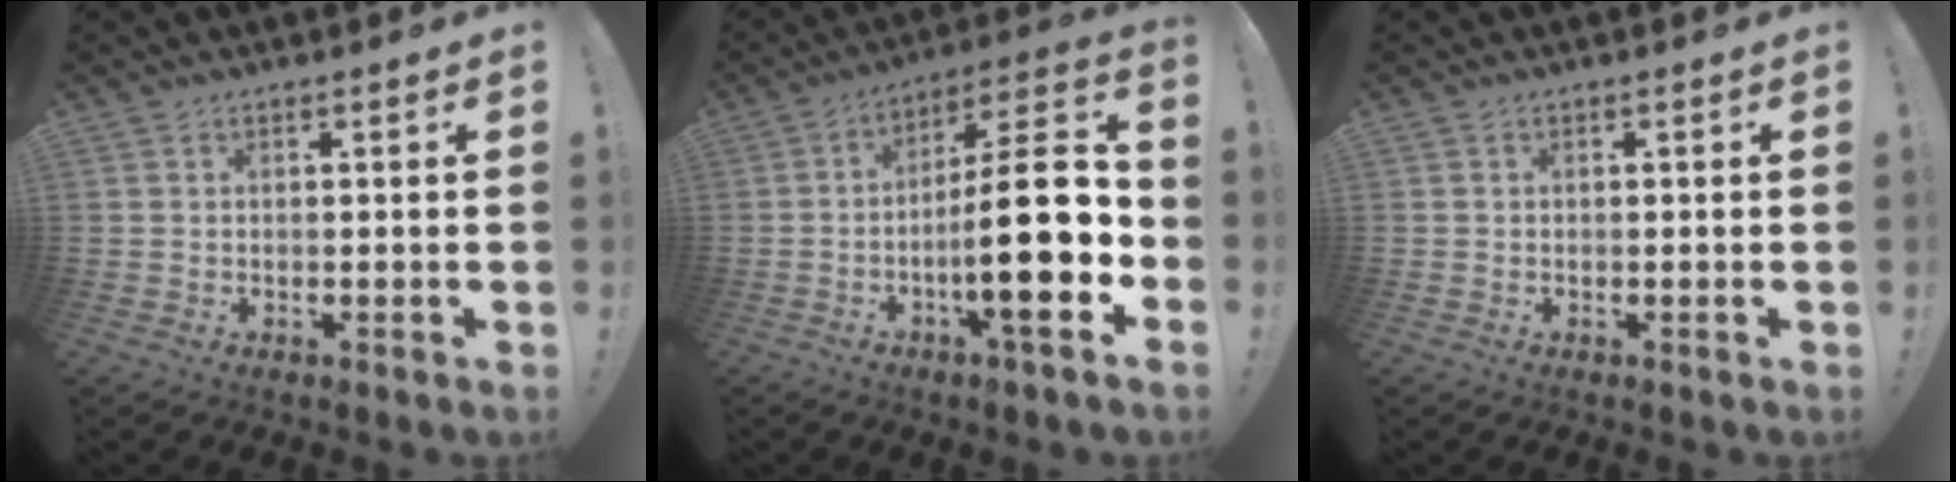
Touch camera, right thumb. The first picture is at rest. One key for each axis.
{"total": 22.5, "fx": -4.8, "fy": 4.8, "fz": 21.4, "tx": -0.347, "ty": 0.017, "tz": -0.080}
{"total": 0.0}